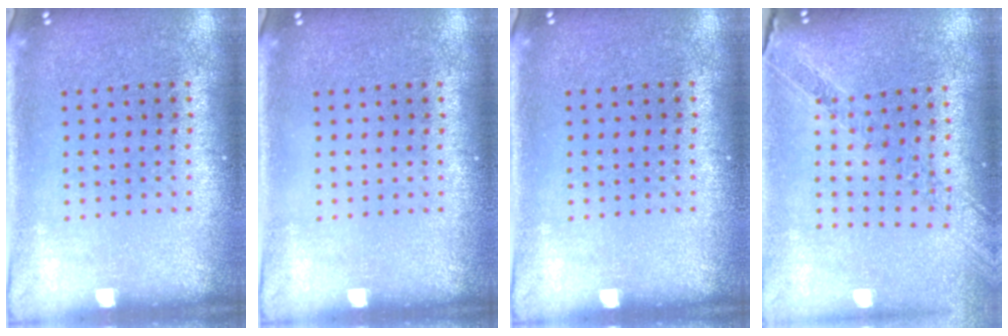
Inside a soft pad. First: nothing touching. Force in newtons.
{"total": 0.0}
{"total": 0.0}
{"total": 1.1, "press": 1.1, "slide": 0.0}